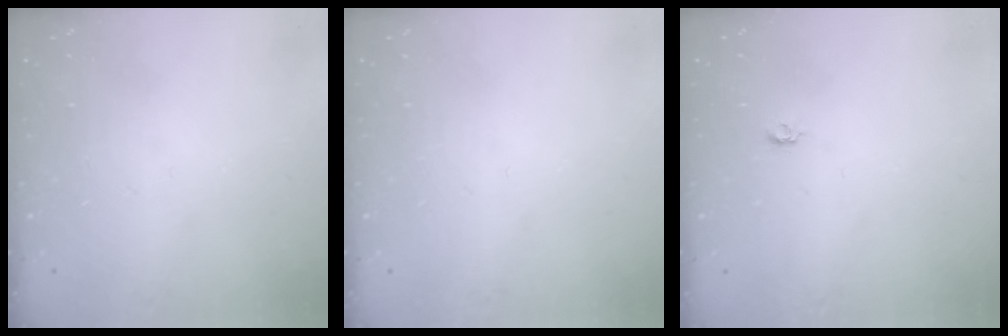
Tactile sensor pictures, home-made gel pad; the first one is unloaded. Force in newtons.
{"total": 0.0}
{"total": 4.0, "press": 4.0, "slide": 0.4}